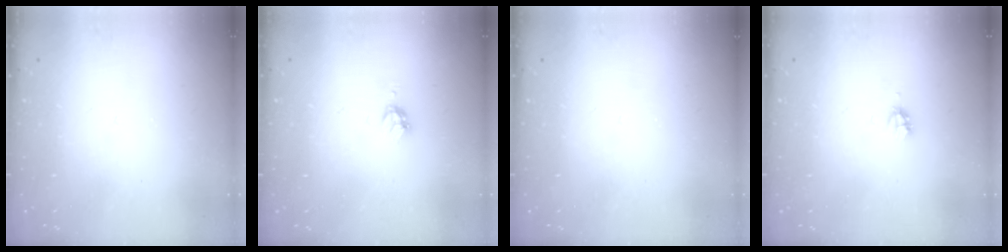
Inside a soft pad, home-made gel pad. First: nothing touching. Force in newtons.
{"total": 2.9, "press": 2.8, "slide": 0.4}
{"total": 0.0}
{"total": 2.2, "press": 2.2, "slide": 0.3}